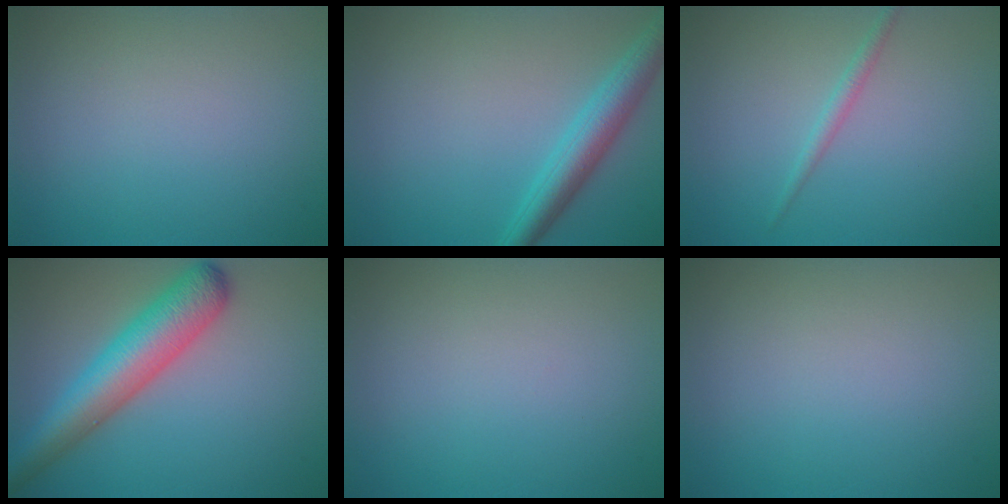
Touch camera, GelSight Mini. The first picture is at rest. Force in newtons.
{"total": 4.1, "press": 4.1, "slide": 0.1}
{"total": 1.1, "press": 1.1, "slide": 0.0}
{"total": 6.9, "press": 6.9, "slide": 0.3}
{"total": 0.0}
{"total": 0.0}